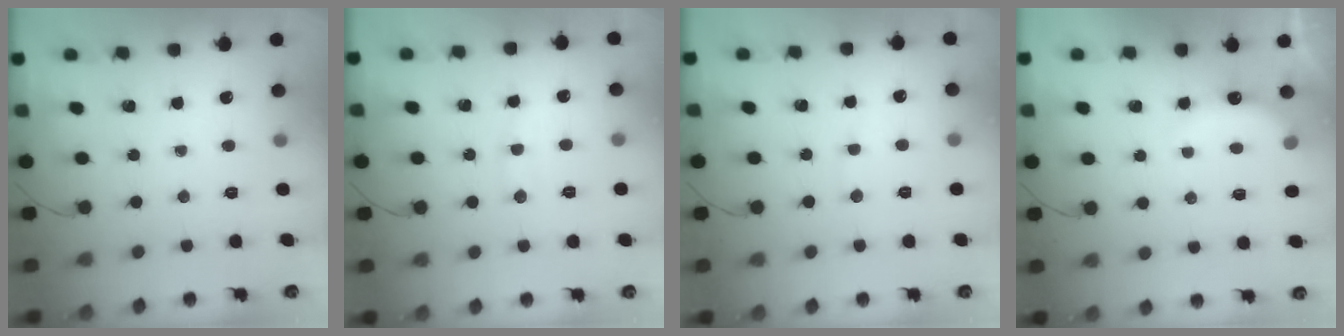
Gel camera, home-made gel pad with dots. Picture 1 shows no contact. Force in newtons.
{"total": 7.3, "press": 7.2, "slide": 0.9}
{"total": 3.9, "press": 3.8, "slide": 0.5}
{"total": 6.2, "press": 6.1, "slide": 1.2}